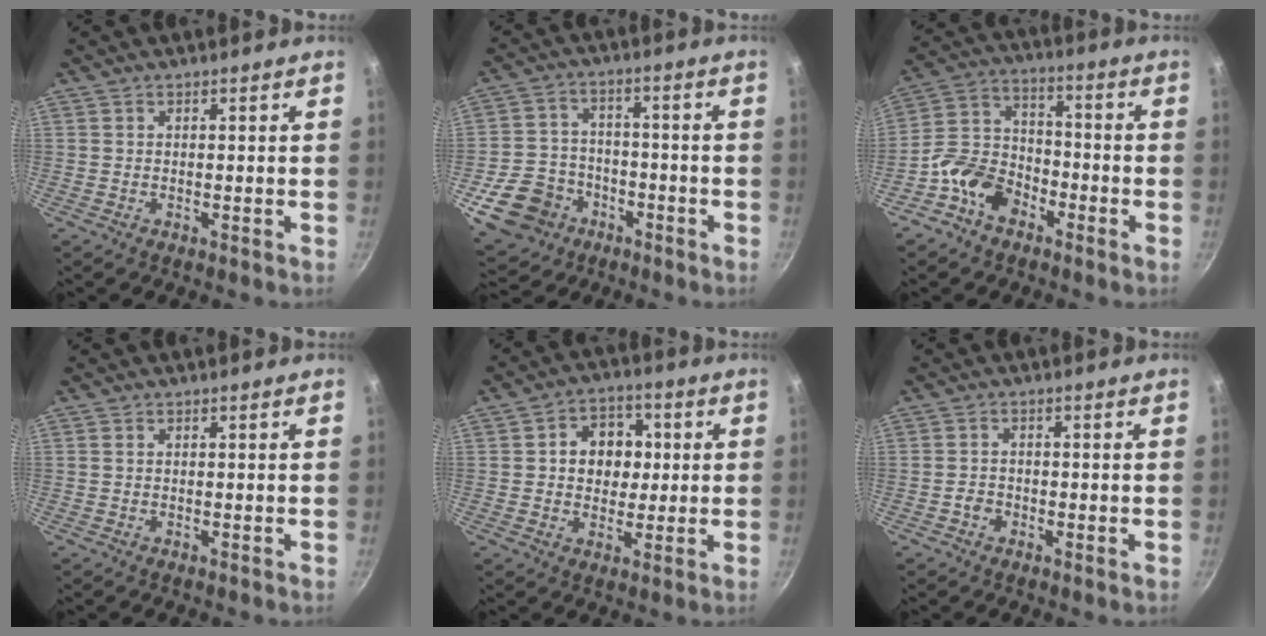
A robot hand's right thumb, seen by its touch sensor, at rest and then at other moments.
{"total": 13.5, "force": [-6.2, 10.5, 5.7], "torque": [-0.086, 0.039, -0.100]}
{"total": 10.8, "force": [-6.0, 7.5, 5.1], "torque": [-0.068, 0.056, -0.132]}
{"total": 0.0}
{"total": 9.6, "force": [1.3, 7.8, 5.4], "torque": [-0.039, 0.006, 0.012]}
{"total": 1.8, "force": [-0.8, 1.4, 0.7], "torque": [-0.009, 0.009, -0.016]}